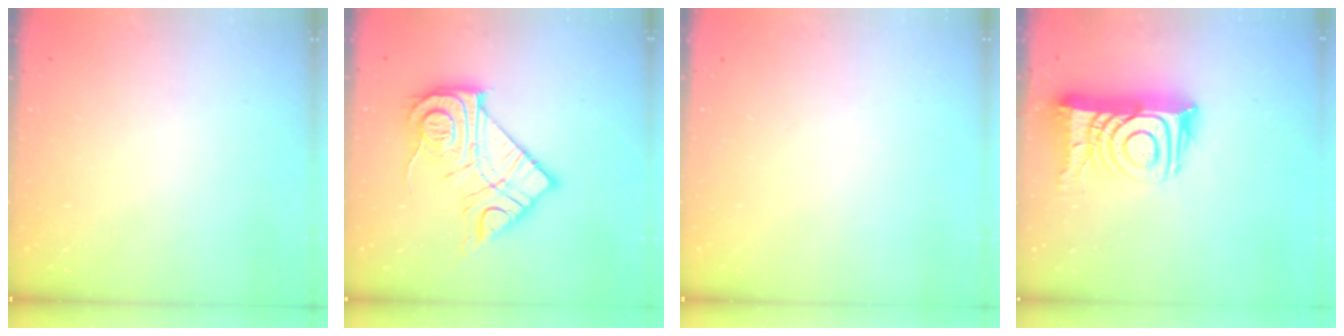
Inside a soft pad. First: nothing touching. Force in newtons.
{"total": 18.2, "press": 18.1, "slide": 1.2}
{"total": 0.0}
{"total": 15.5, "press": 15.4, "slide": 1.5}